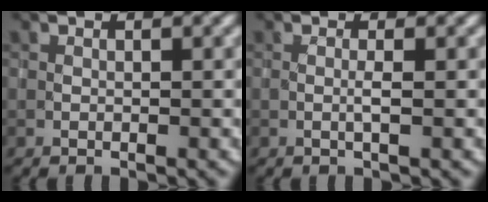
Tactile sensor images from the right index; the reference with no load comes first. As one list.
[{"total": 0.9, "force": [0.0, 0.0, 0.9], "torque": [-0.019, -0.001, -0.002]}]